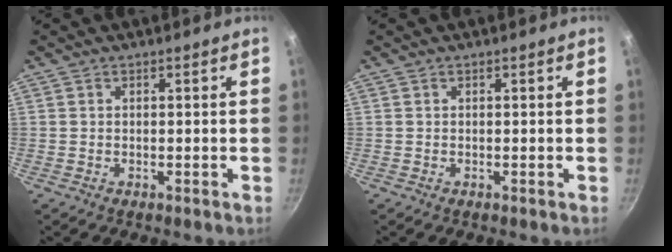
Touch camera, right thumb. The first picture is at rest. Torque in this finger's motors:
{"motor_torque": [-0.42, 0.01, -0.31, 0.18, -0.03]}